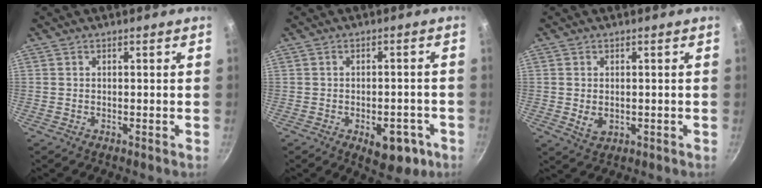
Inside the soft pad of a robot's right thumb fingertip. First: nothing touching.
{"total": 8.2, "force": [-3.3, 4.5, 6.0], "torque": [-0.042, 0.018, -0.032]}
{"total": 3.4, "force": [0.0, 2.5, 2.3], "torque": [-0.040, -0.009, 0.006]}